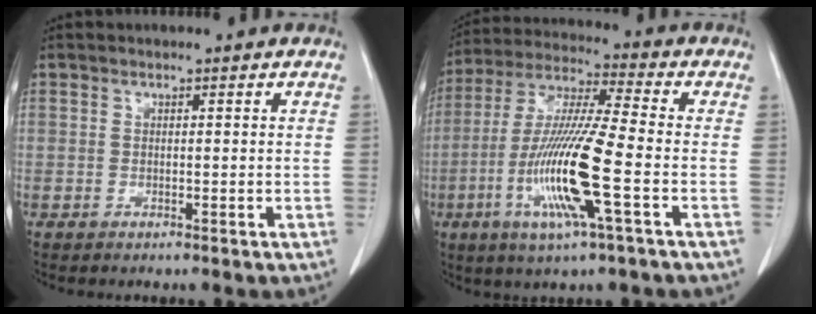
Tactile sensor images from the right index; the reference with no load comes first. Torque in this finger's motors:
{"motor_torque": [2.14, 0.00, 1.06, 0.21]}